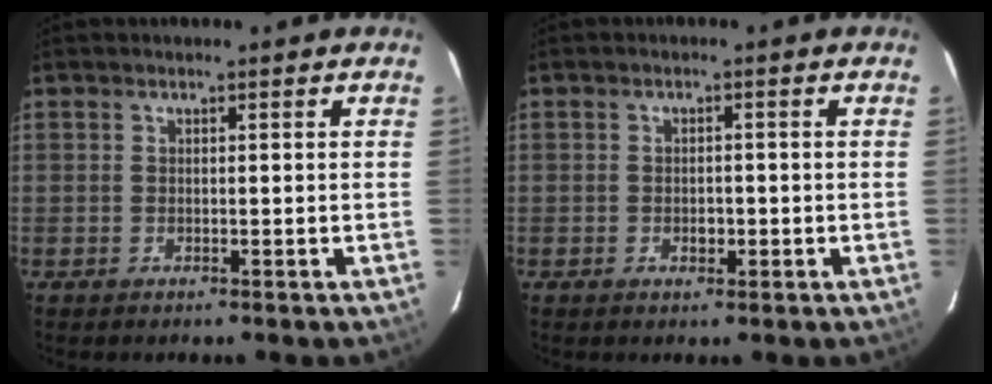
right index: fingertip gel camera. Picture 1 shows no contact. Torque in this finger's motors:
{"motor_torque": [0.07, 0.07, 0.02, -0.01]}